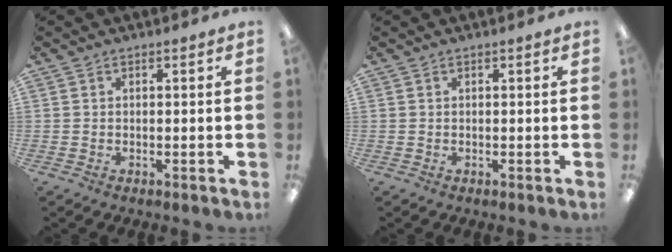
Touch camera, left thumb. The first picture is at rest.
{"total": 0.0}